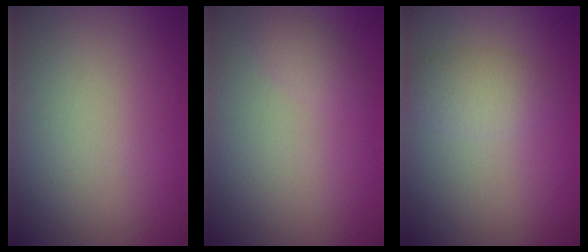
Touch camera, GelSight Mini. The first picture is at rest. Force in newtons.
{"total": 1.2, "press": 1.2, "slide": 0.1}
{"total": 2.4, "press": 2.4, "slide": 0.0}